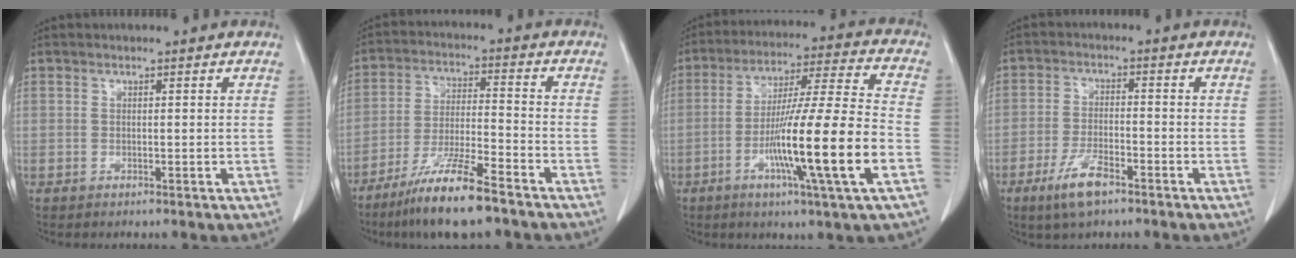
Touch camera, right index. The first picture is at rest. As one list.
[{"total": 11.9, "force": [-8.5, 1.0, 8.3], "torque": [-0.156, -0.028, -0.155]}, {"total": 17.5, "force": [-5.6, -0.9, 16.6], "torque": [-0.295, -0.012, -0.100]}, {"total": 6.3, "force": [-4.0, 1.8, 4.5], "torque": [-0.096, -0.008, -0.072]}]